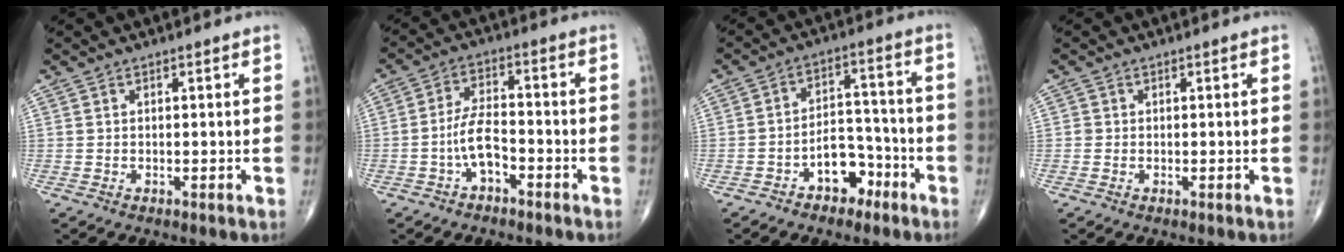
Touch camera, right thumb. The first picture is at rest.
{"total": 6.3, "force": [-2.7, 3.2, 4.7], "torque": [-0.082, 0.032, -0.054]}
{"total": 7.8, "force": [-4.4, 4.9, 4.2], "torque": [-0.034, 0.052, -0.070]}
{"total": 0.7, "force": [-0.1, 0.6, 0.1], "torque": [0.003, 0.004, -0.003]}